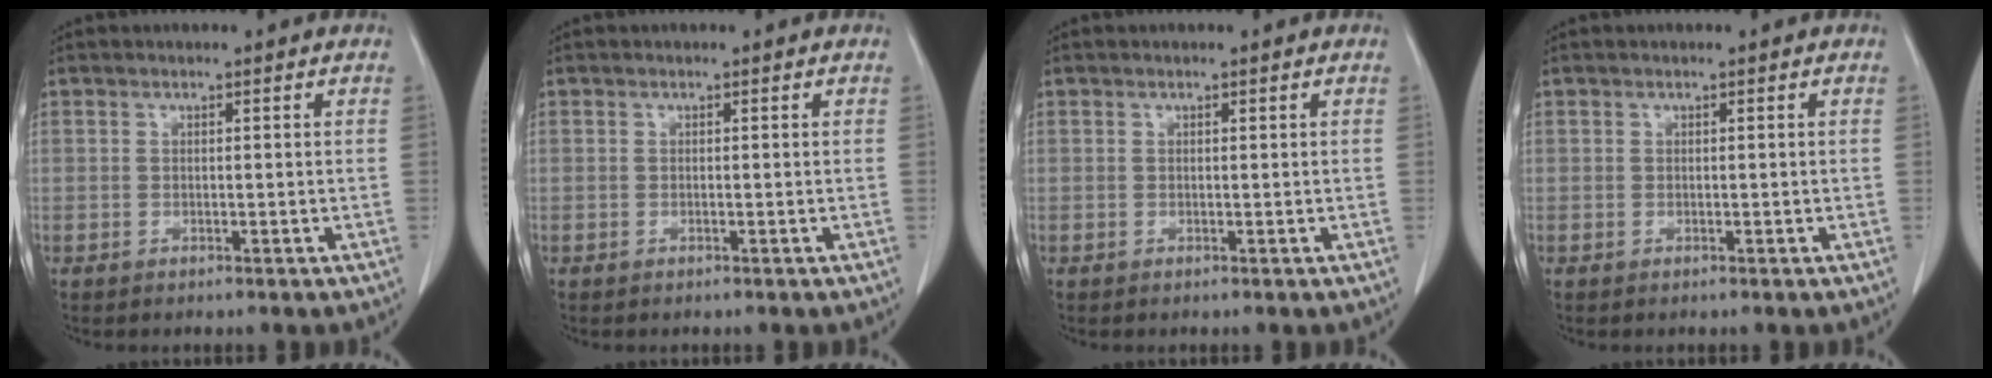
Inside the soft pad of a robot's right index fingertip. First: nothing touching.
{"total": 0.0}
{"total": 0.0}
{"total": 0.0}